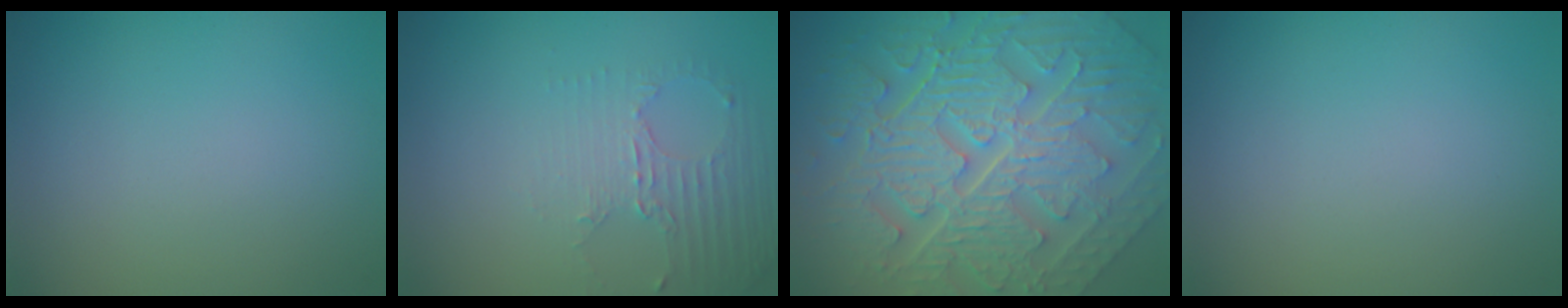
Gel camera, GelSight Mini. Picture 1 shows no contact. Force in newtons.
{"total": 2.6, "press": 2.0, "slide": 1.7}
{"total": 11.5, "press": 7.9, "slide": 8.4}
{"total": 0.0}